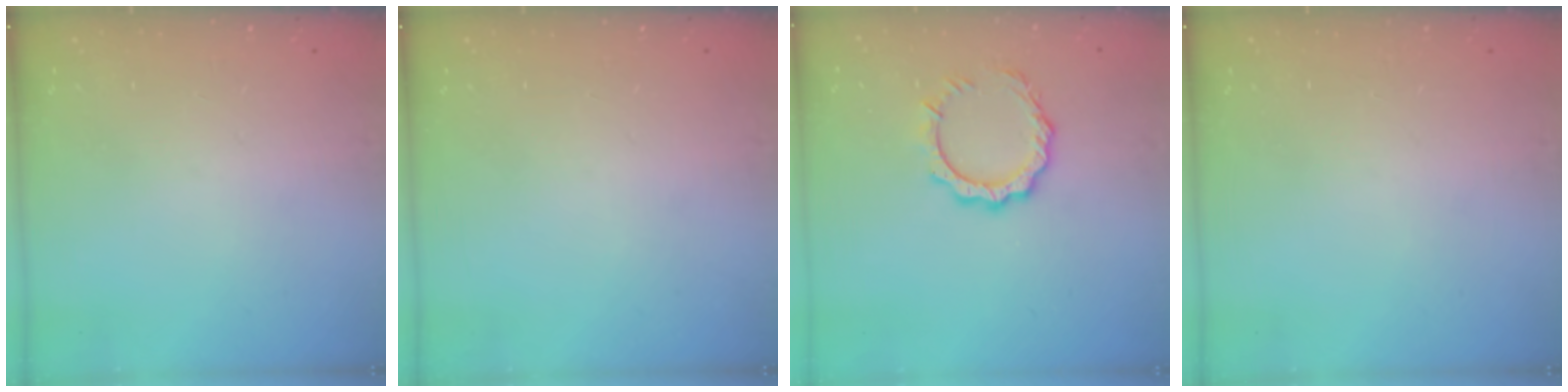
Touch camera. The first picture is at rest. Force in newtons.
{"total": 0.0}
{"total": 9.1, "press": 9.1, "slide": 0.7}
{"total": 0.0}